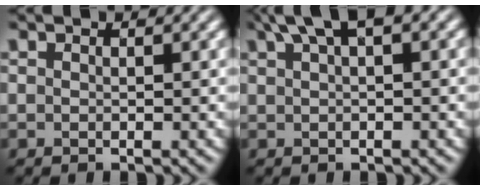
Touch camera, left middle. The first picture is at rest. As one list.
[{"total": 3.7, "force": [2.2, 1.0, 2.9], "torque": [-0.045, 0.016, 0.038]}]